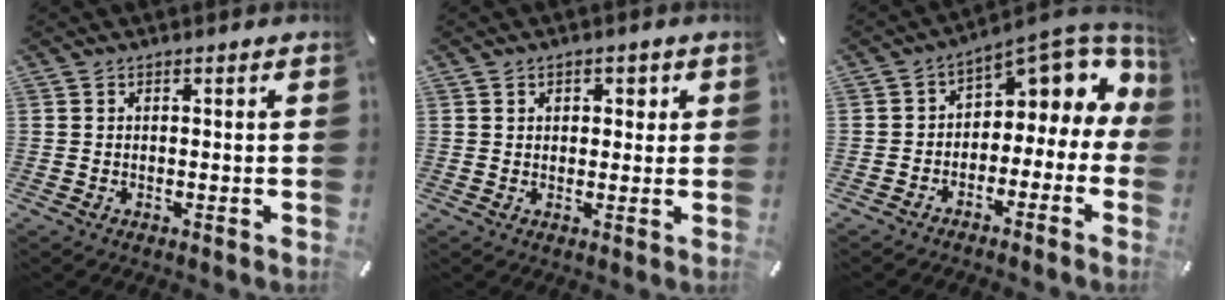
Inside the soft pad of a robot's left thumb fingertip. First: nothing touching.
{"total": 2.3, "force": [0.8, 1.9, 1.0], "torque": [-0.007, 0.000, 0.007]}
{"total": 8.1, "force": [4.0, 5.3, 4.6], "torque": [-0.062, -0.038, 0.069]}